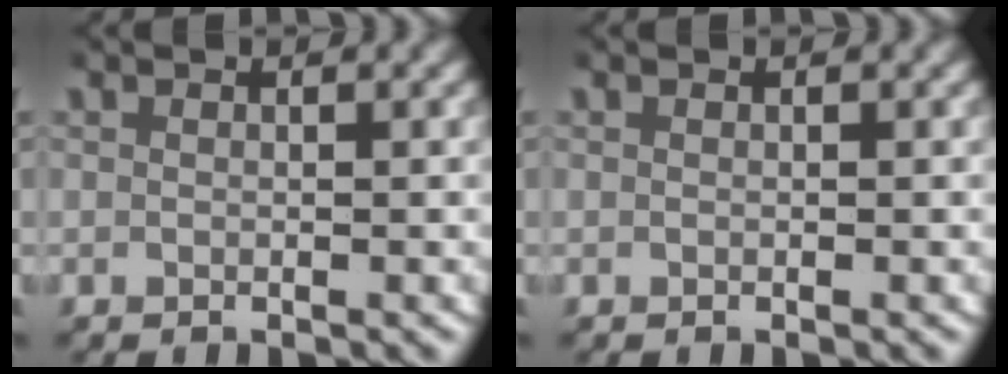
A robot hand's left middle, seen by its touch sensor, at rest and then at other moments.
{"total": 0.0}